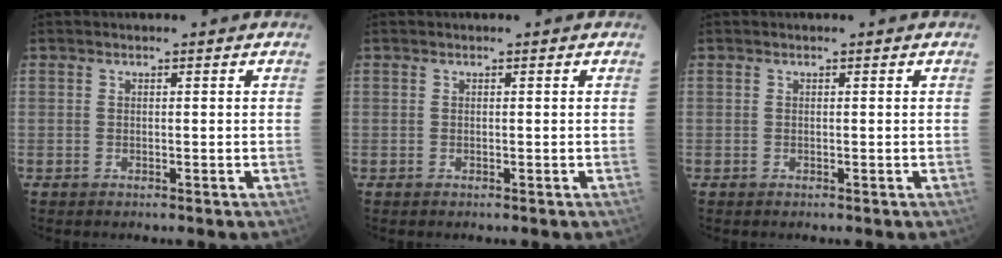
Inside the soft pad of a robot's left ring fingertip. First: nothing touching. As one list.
[{"total": 0.0}, {"total": 0.0}]